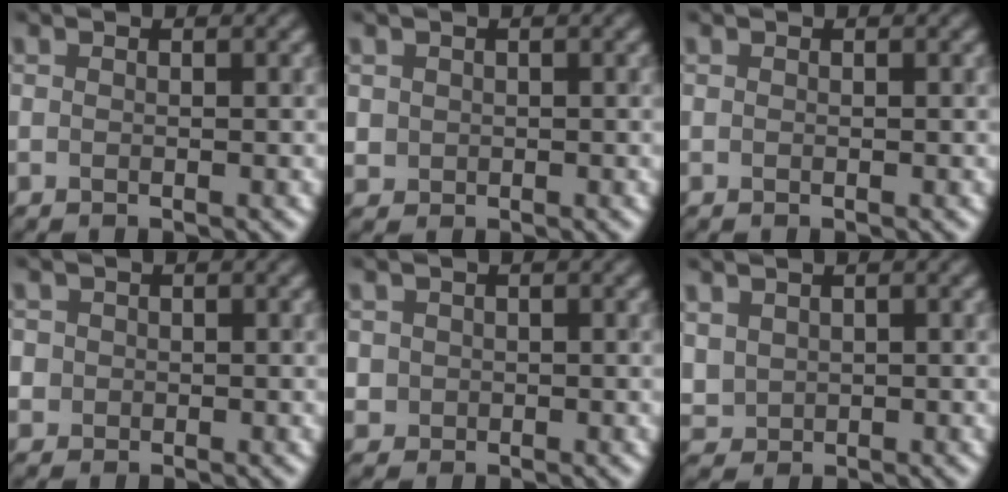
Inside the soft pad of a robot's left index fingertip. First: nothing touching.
{"total": 1.4, "force": [0.2, 1.4, 0.0], "torque": [0.011, 0.003, 0.007]}
{"total": 0.0}
{"total": 1.9, "force": [0.2, 1.8, 0.2], "torque": [0.011, 0.012, -0.006]}
{"total": 2.5, "force": [0.1, 2.5, 0.4], "torque": [0.004, 0.014, -0.017]}
{"total": 1.4, "force": [0.8, 1.1, -0.1], "torque": [0.004, -0.003, 0.023]}